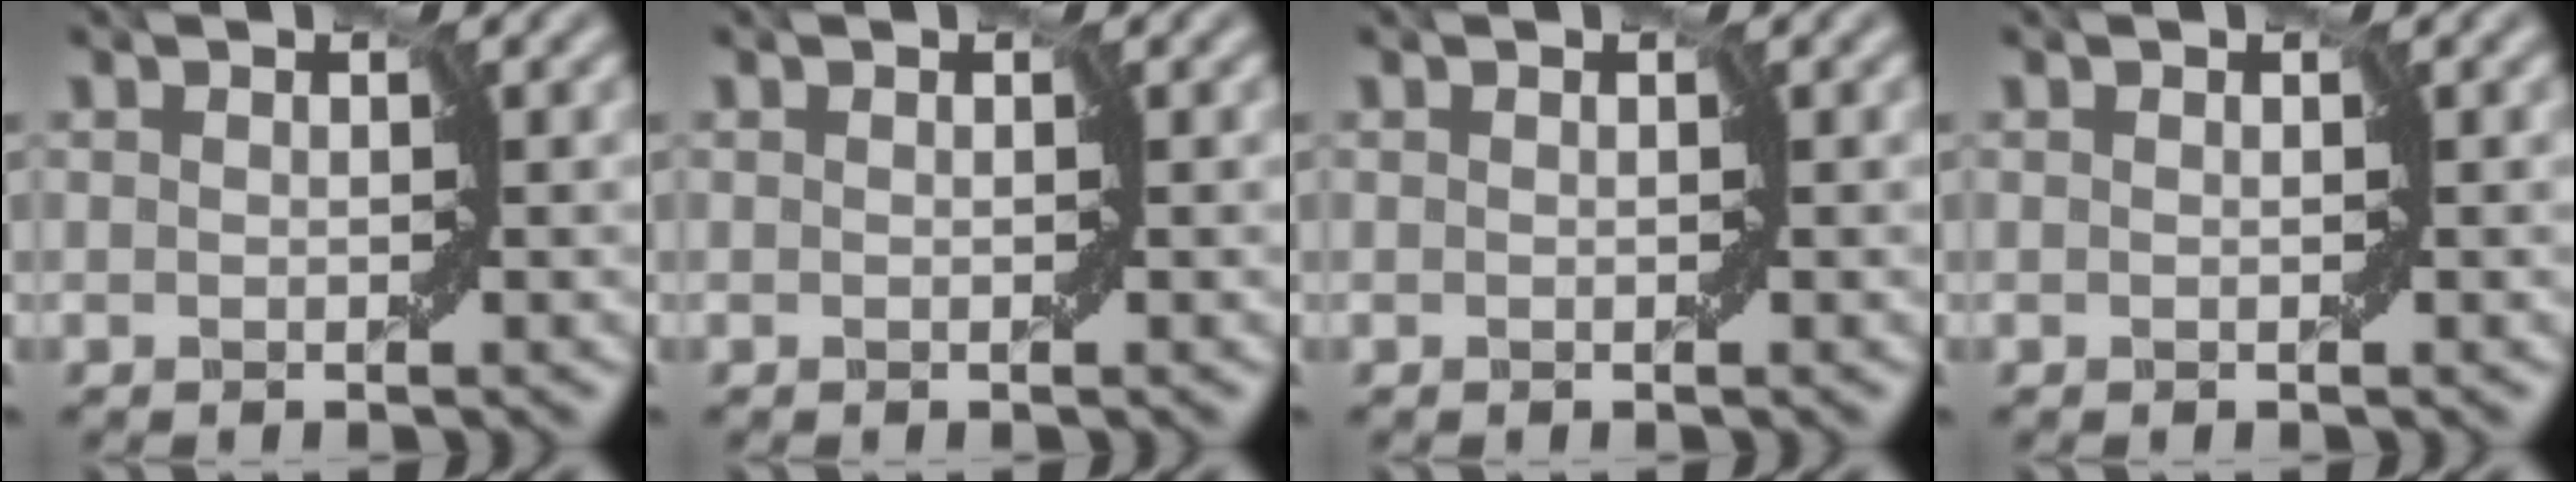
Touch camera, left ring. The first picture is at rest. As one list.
[{"total": 0.0}, {"total": 0.0}, {"total": 0.0}]